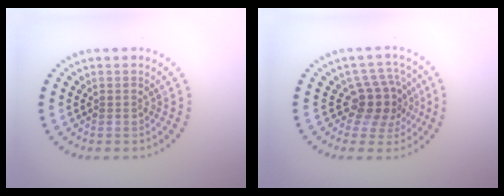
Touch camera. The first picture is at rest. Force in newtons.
{"total": 3.6, "press": 2.7, "slide": 2.5}